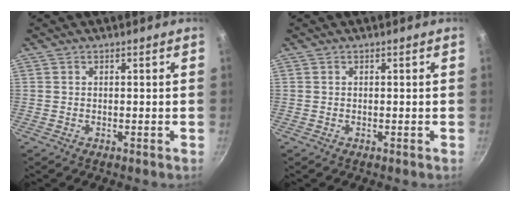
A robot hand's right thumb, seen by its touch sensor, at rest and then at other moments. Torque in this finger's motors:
{"motor_torque": [-0.38, 0.03, -0.29, 0.30, 0.00]}